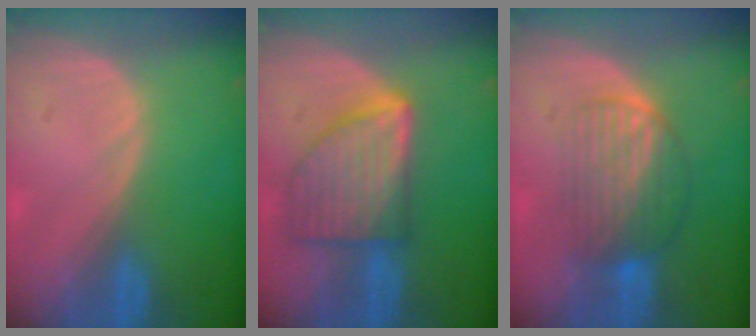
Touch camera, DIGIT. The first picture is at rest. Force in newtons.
{"total": 8.4, "press": 8.4, "slide": 0.3}
{"total": 6.8, "press": 6.5, "slide": 1.9}